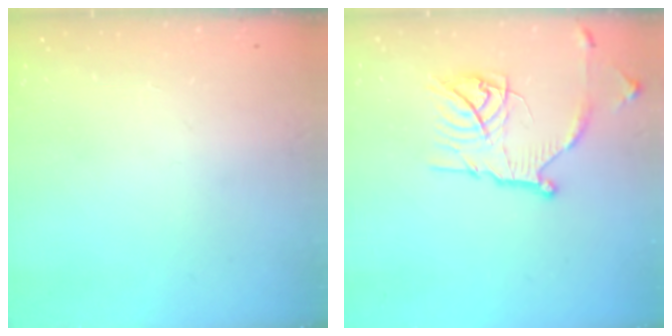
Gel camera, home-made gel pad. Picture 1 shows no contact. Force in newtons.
{"total": 16.4, "press": 16.4, "slide": 1.3}